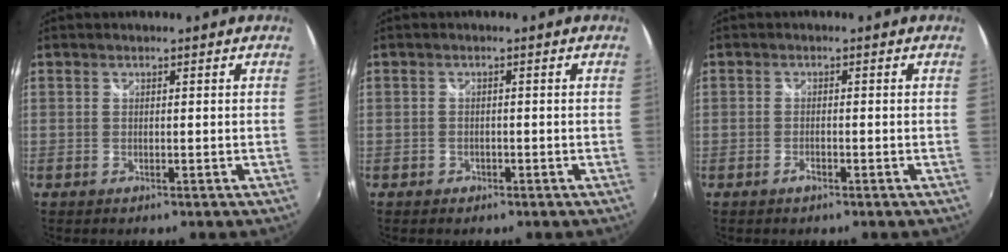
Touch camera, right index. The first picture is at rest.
{"total": 1.6, "force": [-0.9, 1.3, 0.3], "torque": [-0.009, 0.001, -0.011]}
{"total": 1.3, "force": [-1.0, 0.5, 0.7], "torque": [-0.016, -0.002, -0.017]}